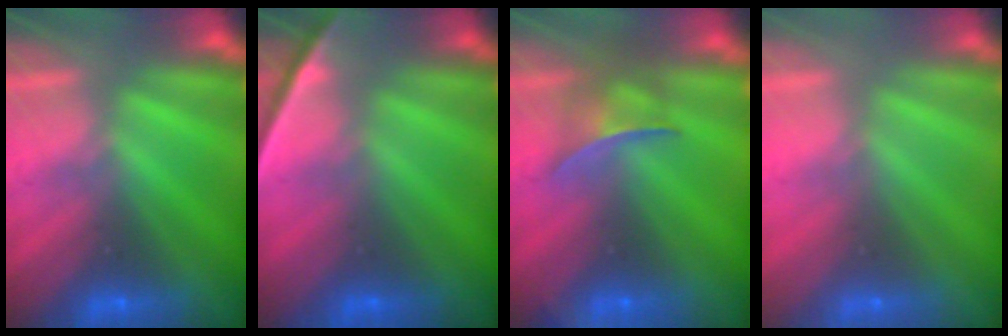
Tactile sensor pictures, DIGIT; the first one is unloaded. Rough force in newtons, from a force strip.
{"total": 2.2}
{"total": 6.5}
{"total": 2.9}